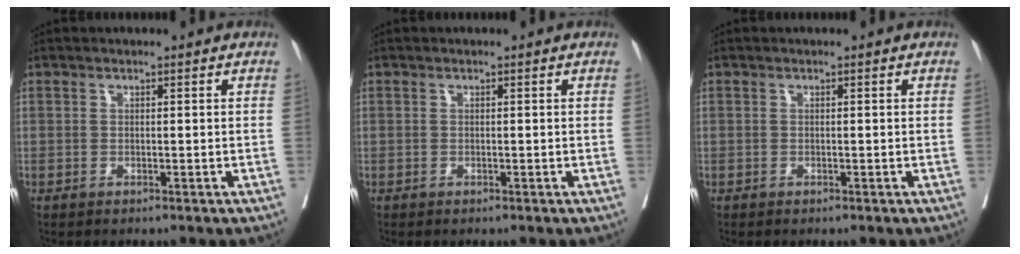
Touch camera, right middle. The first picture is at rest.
{"total": 0.0}
{"total": 0.0}